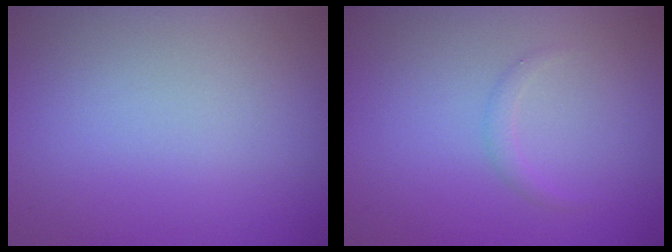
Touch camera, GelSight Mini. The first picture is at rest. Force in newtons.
{"total": 0.9, "press": 0.9, "slide": 0.0}